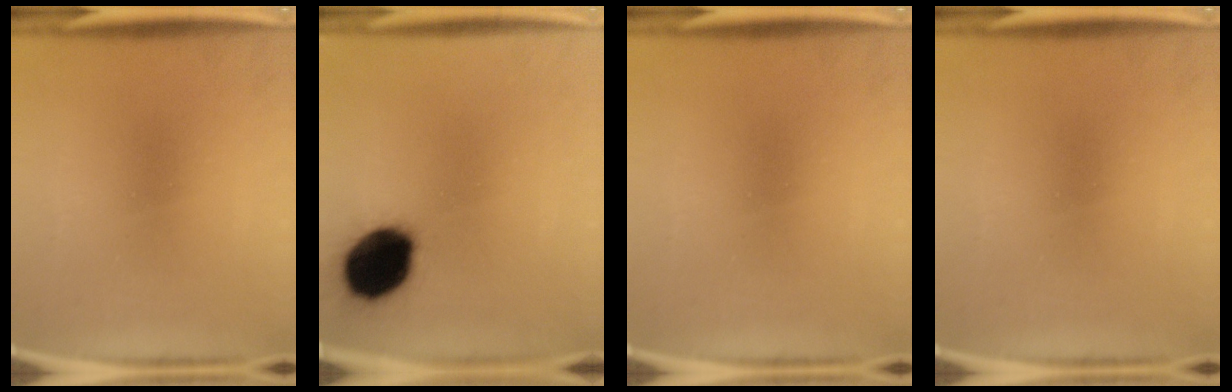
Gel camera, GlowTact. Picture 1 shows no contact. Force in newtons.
{"total": 18.3}
{"total": 0.0}
{"total": 0.0}